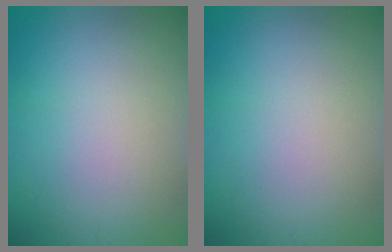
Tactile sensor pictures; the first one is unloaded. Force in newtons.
{"total": 0.0}